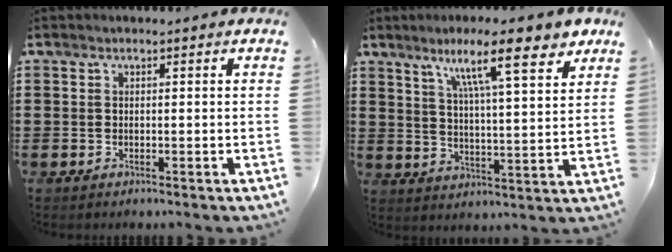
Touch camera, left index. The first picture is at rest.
{"total": 12.3, "force": [8.3, 1.9, 8.9], "torque": [-0.150, -0.035, 0.131]}